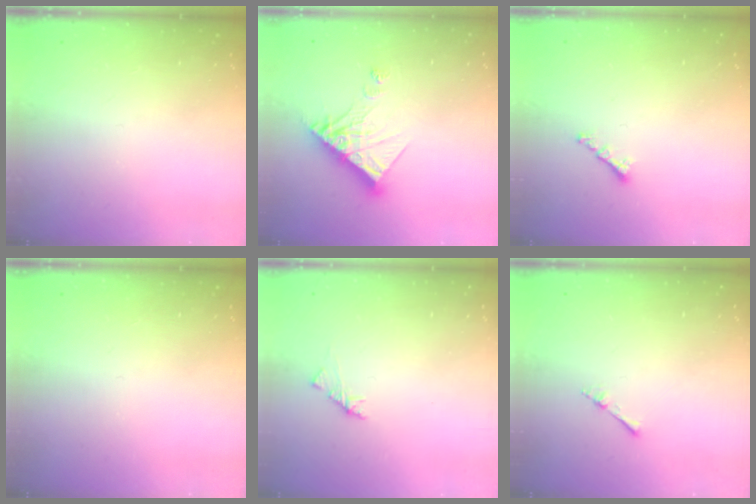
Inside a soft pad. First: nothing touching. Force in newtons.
{"total": 12.7, "press": 12.6, "slide": 1.2}
{"total": 0.6, "press": 0.5, "slide": 0.4}
{"total": 0.0}
{"total": 1.7, "press": 1.6, "slide": 0.5}
{"total": 2.2, "press": 2.1, "slide": 0.3}